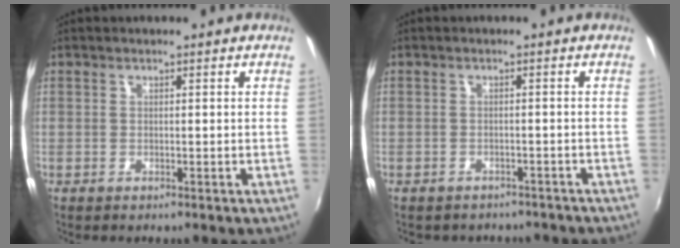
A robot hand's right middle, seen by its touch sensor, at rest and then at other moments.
{"total": 6.6, "force": [-5.6, 2.8, 1.9], "torque": [-0.043, -0.015, -0.067]}